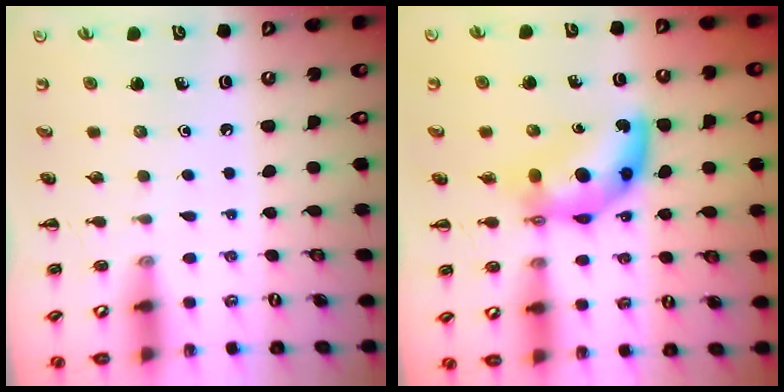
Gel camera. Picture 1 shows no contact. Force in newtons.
{"total": 8.6, "press": 8.4, "slide": 1.7}